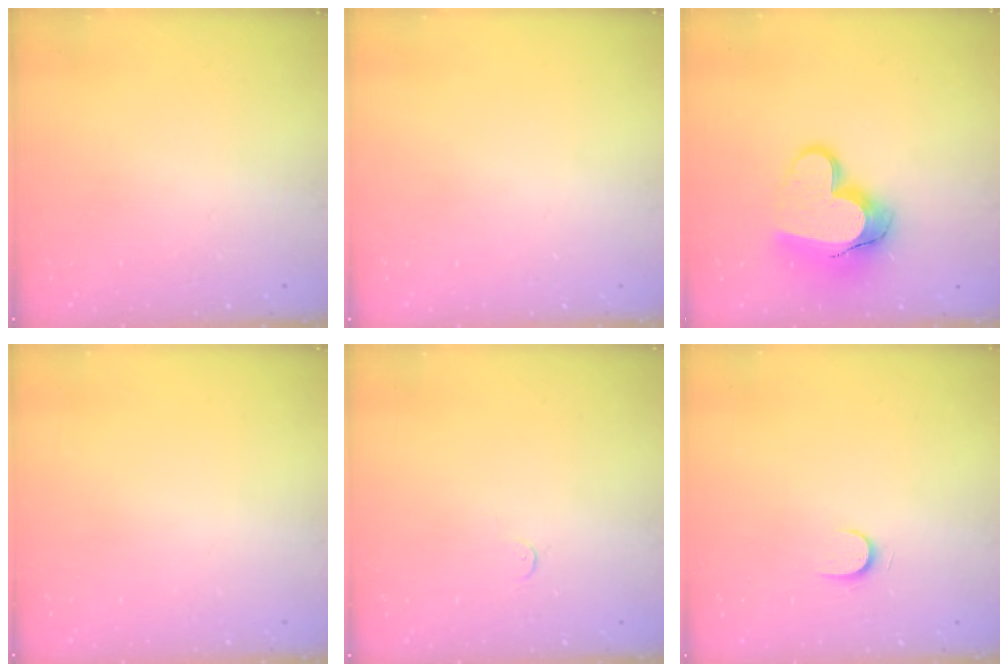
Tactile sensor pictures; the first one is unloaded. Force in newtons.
{"total": 0.0}
{"total": 16.2, "press": 16.2, "slide": 1.3}
{"total": 0.0}
{"total": 3.2, "press": 3.2, "slide": 0.2}
{"total": 5.2, "press": 5.2, "slide": 0.6}